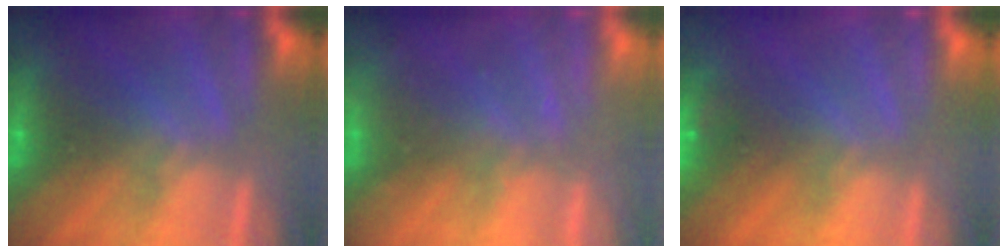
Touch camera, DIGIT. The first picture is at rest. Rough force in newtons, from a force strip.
{"total": 2.2}
{"total": 4.6}